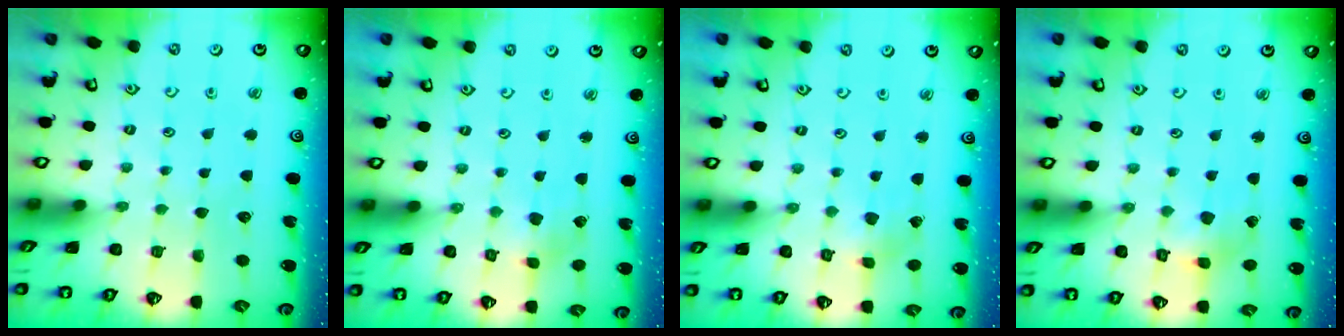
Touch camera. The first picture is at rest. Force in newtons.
{"total": 2.8, "press": 2.8, "slide": 0.1}
{"total": 2.3, "press": 2.3, "slide": 0.2}
{"total": 3.4, "press": 3.4, "slide": 0.5}